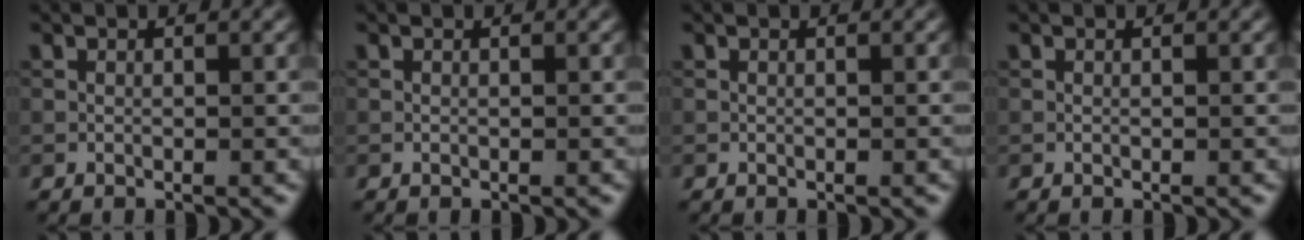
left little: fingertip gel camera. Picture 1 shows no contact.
{"total": 0.0}
{"total": 0.0}
{"total": 0.0}